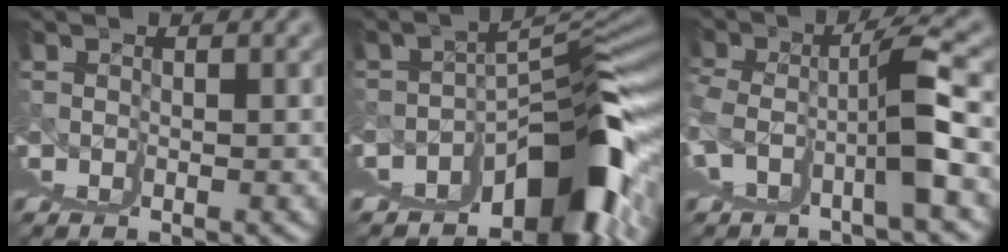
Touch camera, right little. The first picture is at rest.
{"total": 10.8, "force": [-1.5, 1.9, 10.6], "torque": [-0.111, 0.027, -0.011]}
{"total": 3.5, "force": [0.2, 0.7, 3.4], "torque": [-0.081, 0.003, 0.014]}